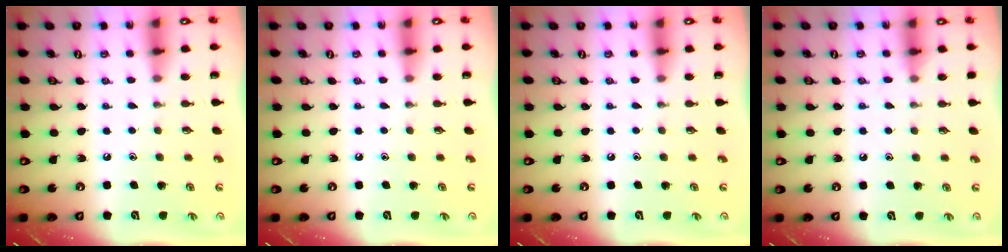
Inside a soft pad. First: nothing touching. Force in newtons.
{"total": 0.0}
{"total": 0.0}
{"total": 5.8, "press": 5.8, "slide": 0.8}